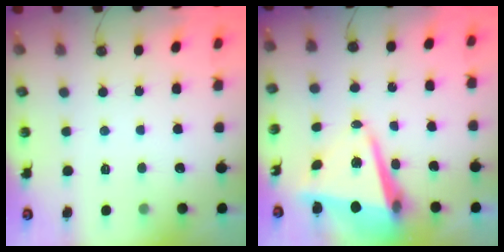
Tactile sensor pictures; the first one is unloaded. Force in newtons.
{"total": 9.8, "press": 9.7, "slide": 1.4}